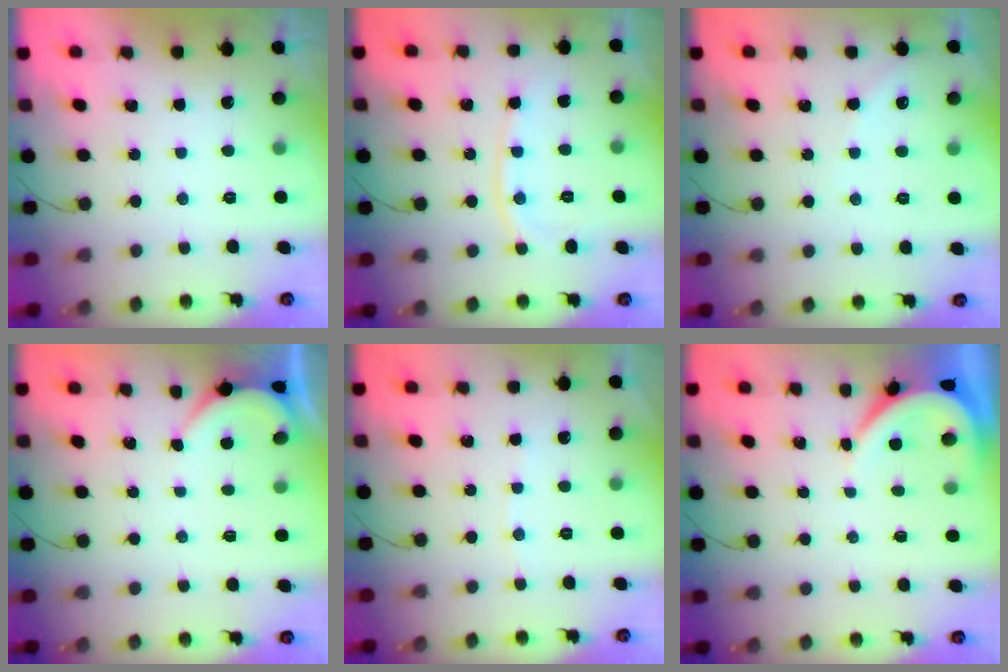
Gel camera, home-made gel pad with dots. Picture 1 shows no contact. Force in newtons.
{"total": 7.8, "press": 7.7, "slide": 0.4}
{"total": 3.0, "press": 3.0, "slide": 0.4}
{"total": 1.4, "press": 1.4, "slide": 0.2}
{"total": 3.0, "press": 2.9, "slide": 0.4}
{"total": 3.9, "press": 3.9, "slide": 0.5}